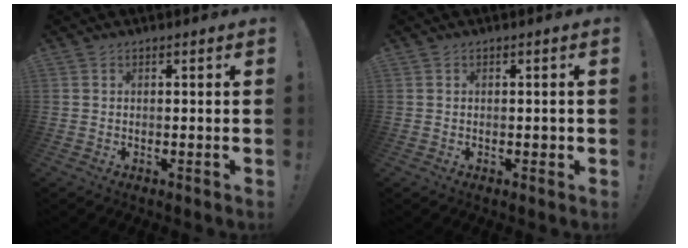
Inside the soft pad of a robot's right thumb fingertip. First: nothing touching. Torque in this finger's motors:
{"motor_torque": [0.06, 0.10, 0.04, -0.74, 0.06]}